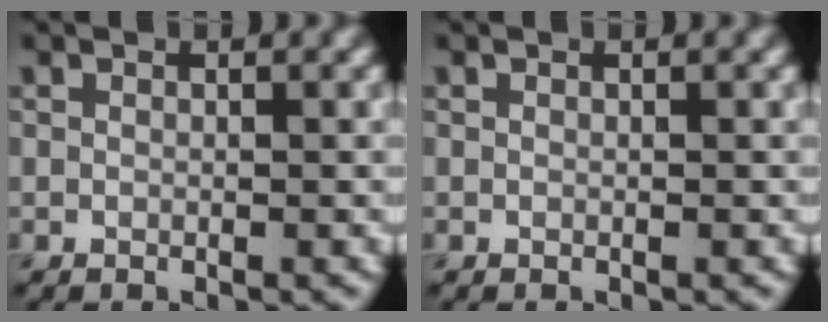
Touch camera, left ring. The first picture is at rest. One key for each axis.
{"total": 0.0}